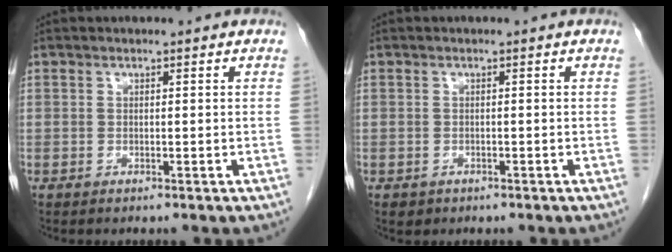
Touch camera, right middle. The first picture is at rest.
{"total": 1.2, "force": [-0.7, 0.9, 0.3], "torque": [-0.013, 0.000, -0.004]}